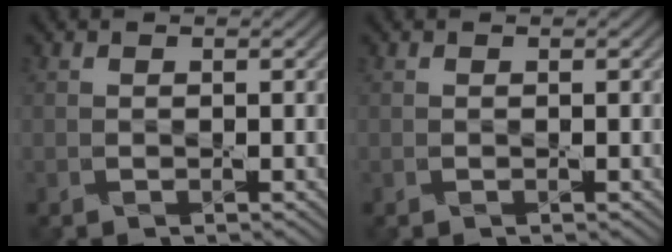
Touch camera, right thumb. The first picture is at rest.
{"total": 0.0}